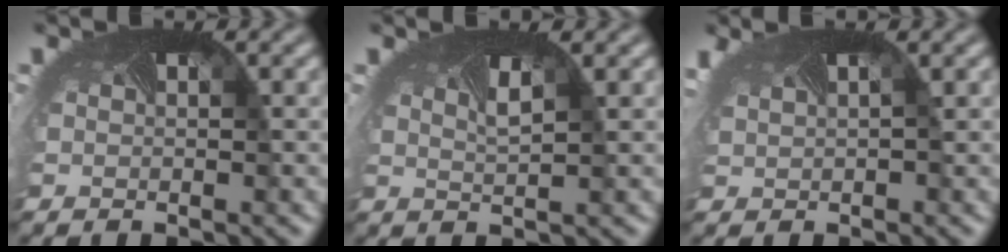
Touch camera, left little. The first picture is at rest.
{"total": 1.4, "force": [0.6, 0.5, 1.2], "torque": [-0.028, 0.002, 0.007]}
{"total": 4.7, "force": [1.9, 2.4, 3.6], "torque": [-0.089, 0.026, 0.038]}